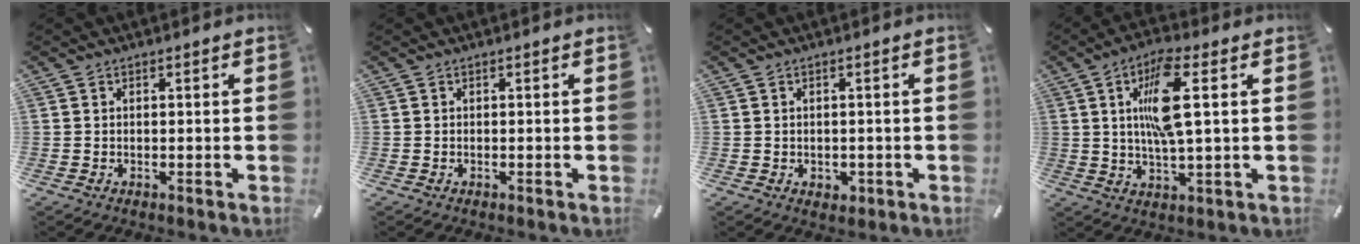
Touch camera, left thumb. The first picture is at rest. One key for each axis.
{"total": 0.0}
{"total": 1.4, "fx": -0.3, "fy": 1.3, "fz": 0.5, "tx": -0.010, "ty": 0.004, "tz": -0.008}
{"total": 12.2, "fx": 2.7, "fy": 3.2, "fz": 11.5, "tx": -0.223, "ty": -0.005, "tz": 0.035}